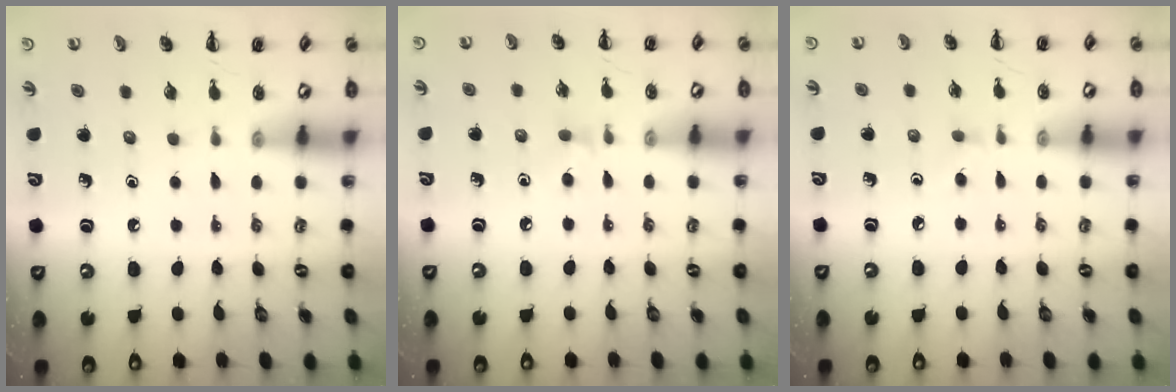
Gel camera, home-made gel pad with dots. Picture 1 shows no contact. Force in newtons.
{"total": 4.0, "press": 3.7, "slide": 1.6}
{"total": 3.3, "press": 3.0, "slide": 1.4}